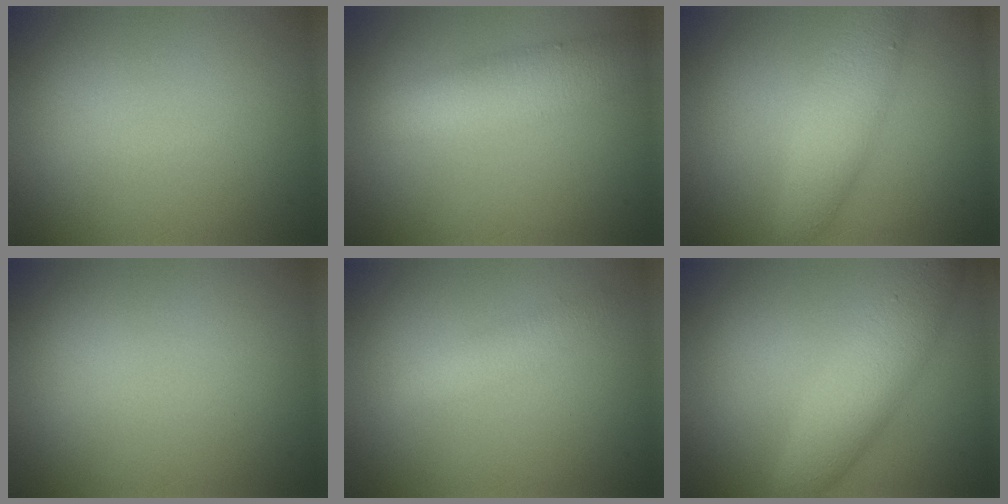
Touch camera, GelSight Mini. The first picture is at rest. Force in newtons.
{"total": 4.5, "press": 4.5, "slide": 0.2}
{"total": 4.1, "press": 4.1, "slide": 0.1}
{"total": 0.0}
{"total": 1.7, "press": 1.7, "slide": 0.1}
{"total": 4.8, "press": 4.8, "slide": 0.0}